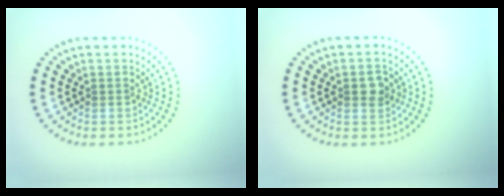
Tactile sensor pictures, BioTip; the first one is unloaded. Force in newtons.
{"total": 1.9, "press": 1.9, "slide": 0.2}